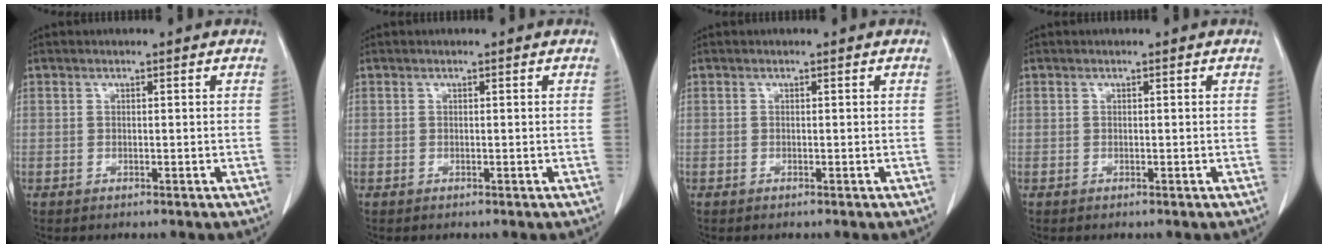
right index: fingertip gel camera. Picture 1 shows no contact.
{"total": 0.0}
{"total": 0.0}
{"total": 0.0}